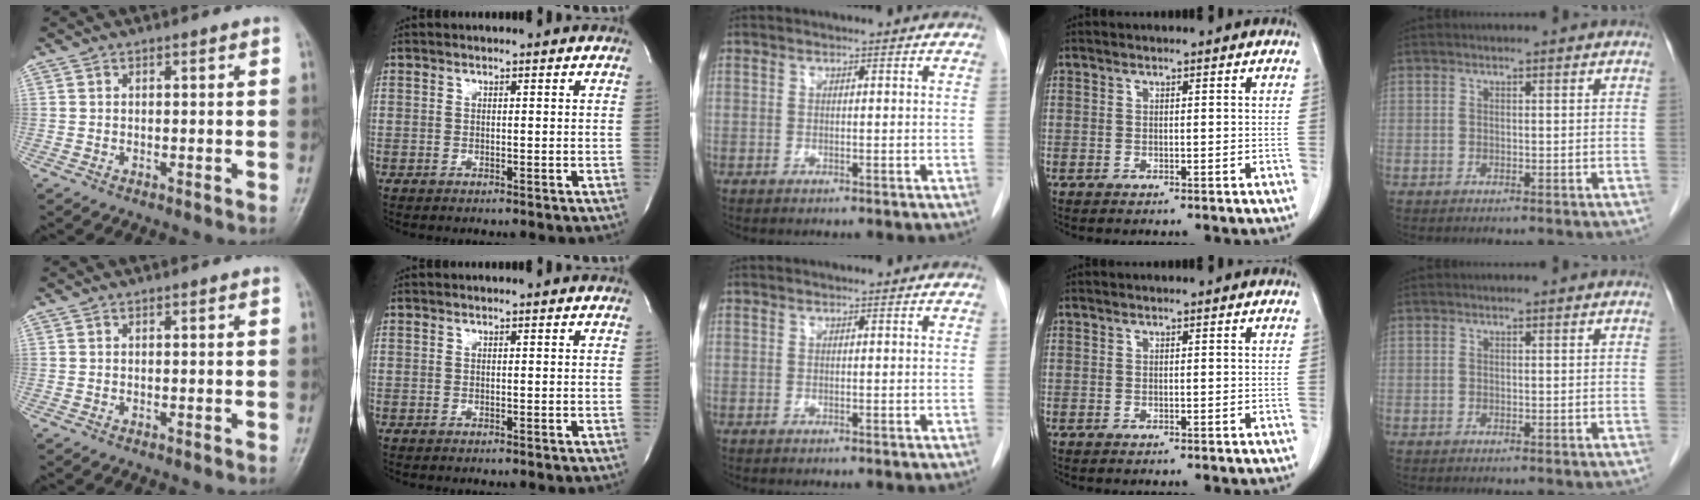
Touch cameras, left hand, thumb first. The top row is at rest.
{}